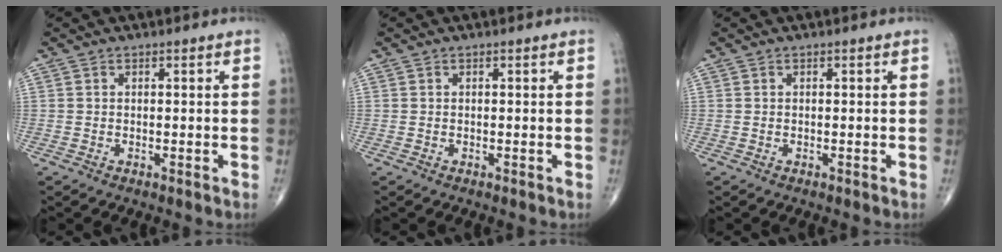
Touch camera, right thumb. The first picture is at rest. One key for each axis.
{"total": 0.0}
{"total": 0.0}